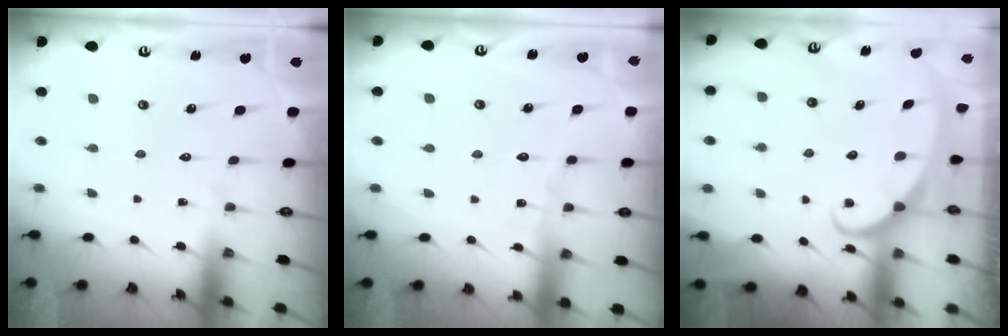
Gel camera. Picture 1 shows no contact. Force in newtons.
{"total": 2.3, "press": 2.3, "slide": 0.2}
{"total": 2.4, "press": 2.4, "slide": 0.3}